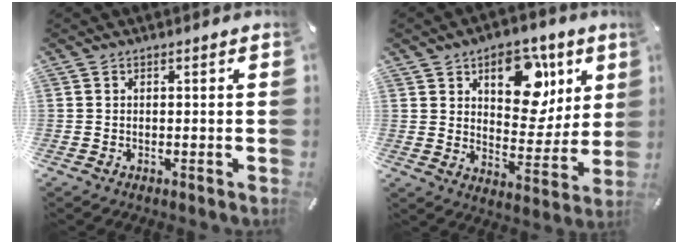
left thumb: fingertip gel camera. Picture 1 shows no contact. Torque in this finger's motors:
{"motor_torque": [1.73, 1.73, 1.44, -1.33, 0.34]}